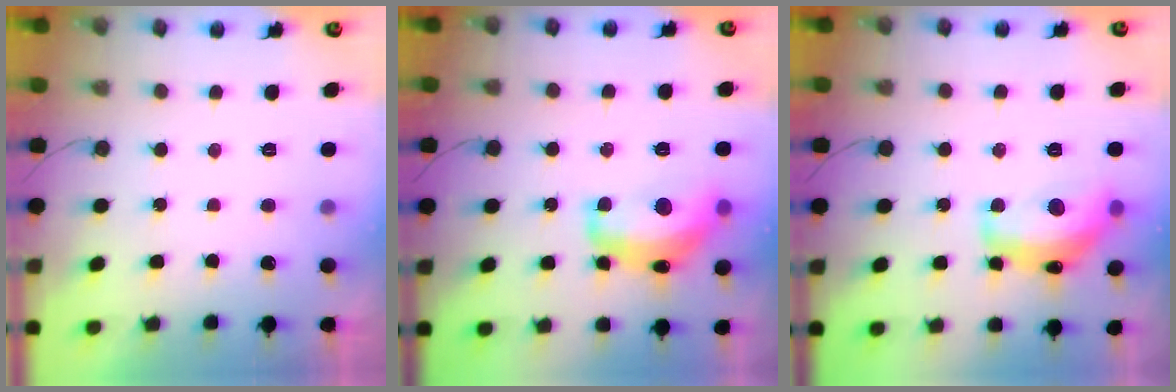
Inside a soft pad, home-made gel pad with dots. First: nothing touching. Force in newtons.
{"total": 14.4, "press": 14.3, "slide": 1.1}
{"total": 16.2, "press": 16.2, "slide": 0.6}